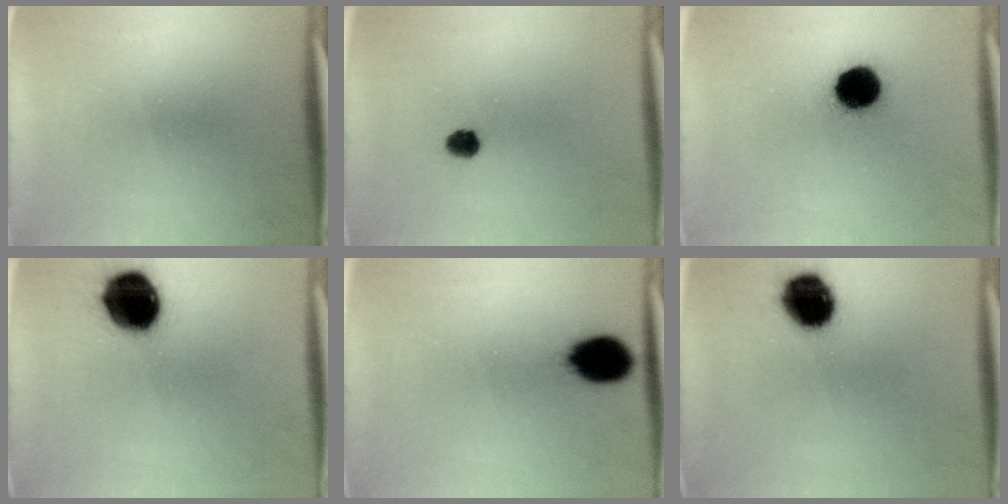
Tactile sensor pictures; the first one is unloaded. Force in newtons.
{"total": 2.7}
{"total": 10.7}
{"total": 16.7}
{"total": 10.3}
{"total": 12.4}